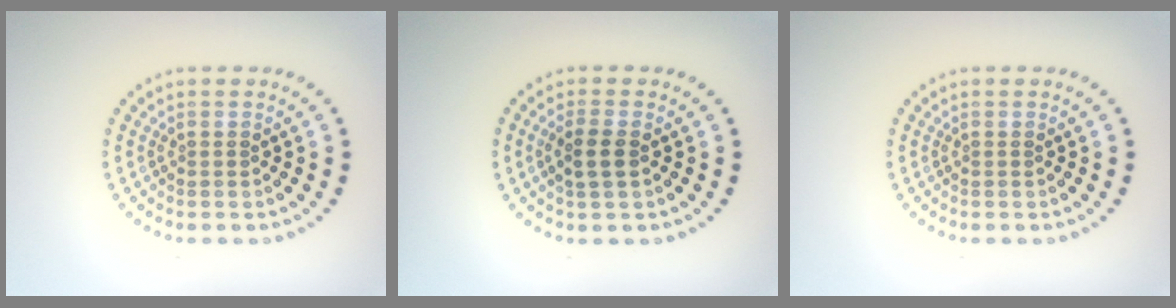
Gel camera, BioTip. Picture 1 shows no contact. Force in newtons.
{"total": 2.0, "press": 1.9, "slide": 0.6}
{"total": 0.0}